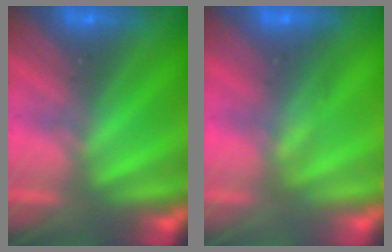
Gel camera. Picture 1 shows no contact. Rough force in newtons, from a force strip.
{"total": 1.7}